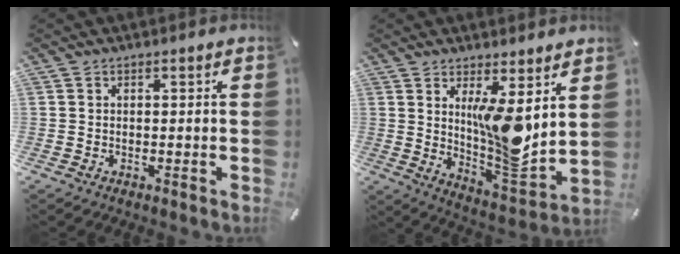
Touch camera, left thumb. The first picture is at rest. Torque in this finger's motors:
{"motor_torque": [2.54, 2.47, 1.81, -0.96, 0.36]}